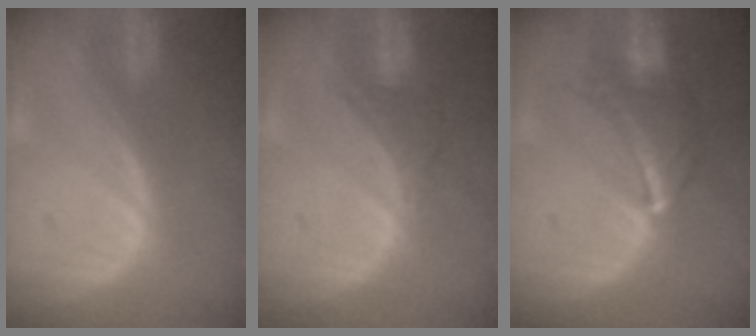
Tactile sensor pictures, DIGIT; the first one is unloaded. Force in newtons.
{"total": 2.9, "press": 2.9, "slide": 0.6}
{"total": 7.1, "press": 6.4, "slide": 3.1}